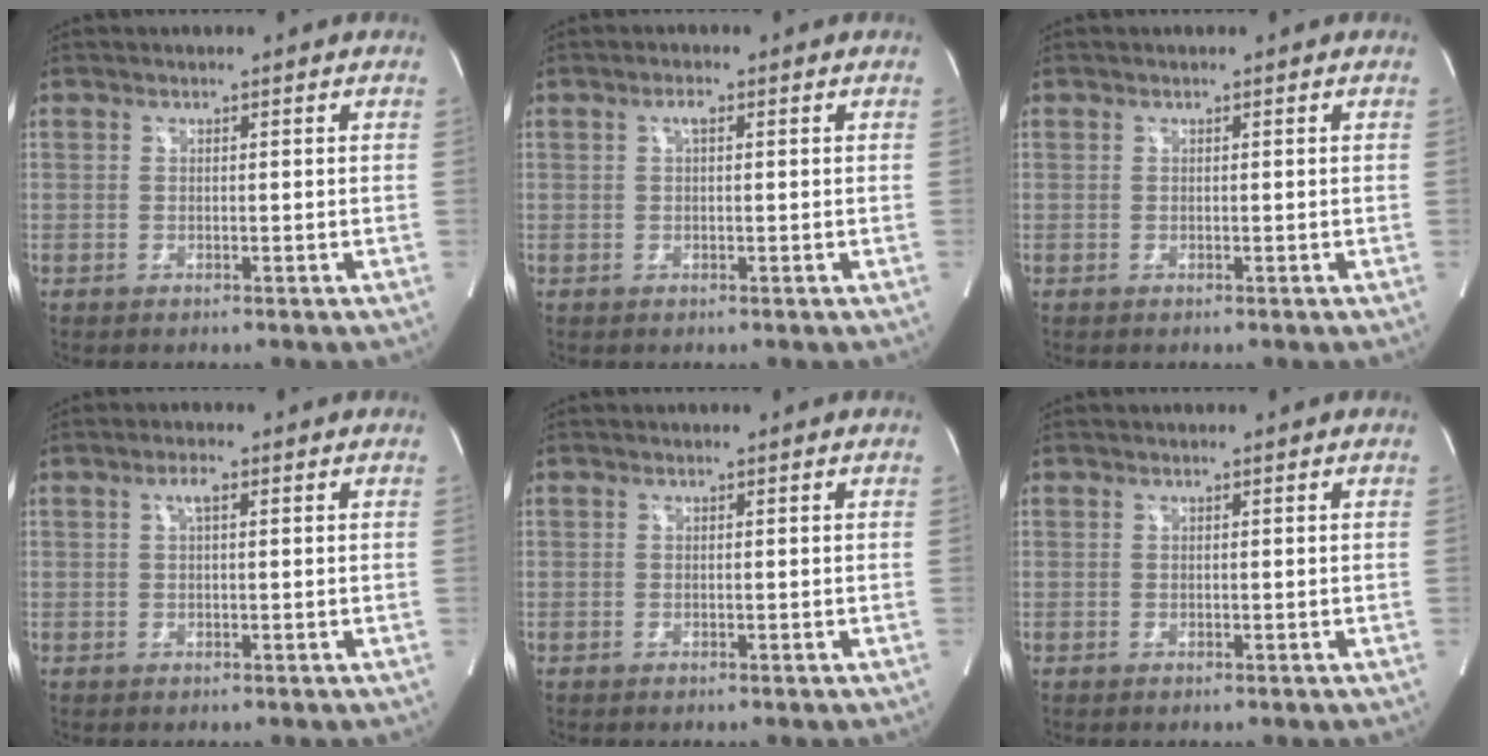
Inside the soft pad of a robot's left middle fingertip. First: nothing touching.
{"total": 1.3, "force": [0.4, 0.4, 1.2], "torque": [-0.019, 0.005, 0.005]}
{"total": 0.0}
{"total": 1.9, "force": [0.7, 0.5, 1.7], "torque": [-0.031, 0.006, 0.010]}
{"total": 0.0}
{"total": 0.0}